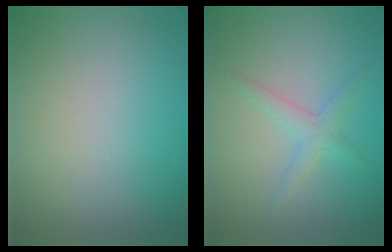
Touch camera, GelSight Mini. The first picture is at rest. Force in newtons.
{"total": 1.0, "press": 1.0, "slide": 0.1}